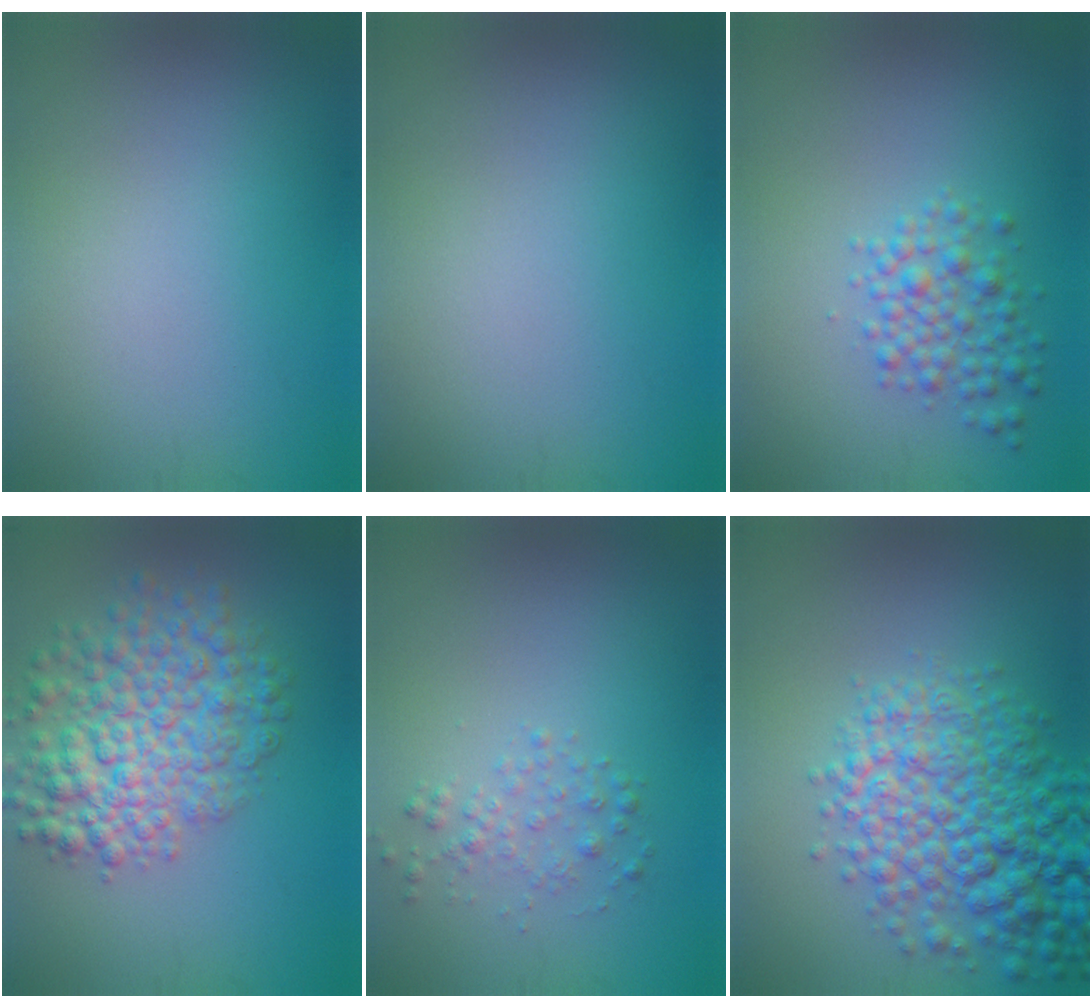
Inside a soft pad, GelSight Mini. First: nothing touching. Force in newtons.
{"total": 0.0}
{"total": 3.0, "press": 3.0, "slide": 0.1}
{"total": 7.4, "press": 7.4, "slide": 0.2}
{"total": 1.6, "press": 1.6, "slide": 0.0}
{"total": 8.1, "press": 8.1, "slide": 0.3}